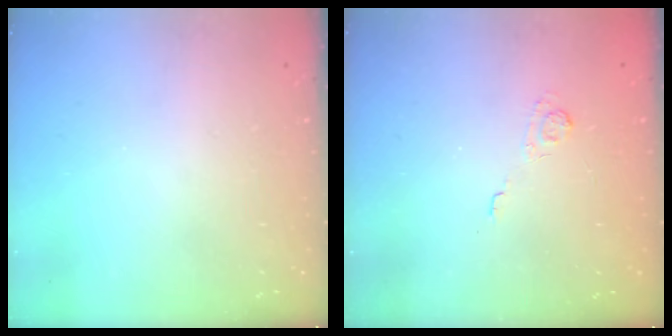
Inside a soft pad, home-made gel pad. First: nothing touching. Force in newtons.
{"total": 2.0, "press": 1.5, "slide": 1.3}